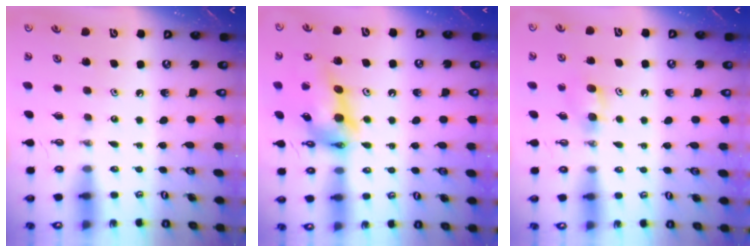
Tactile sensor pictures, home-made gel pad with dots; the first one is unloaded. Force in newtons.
{"total": 16.4, "press": 16.3, "slide": 1.3}
{"total": 4.0, "press": 3.8, "slide": 1.0}